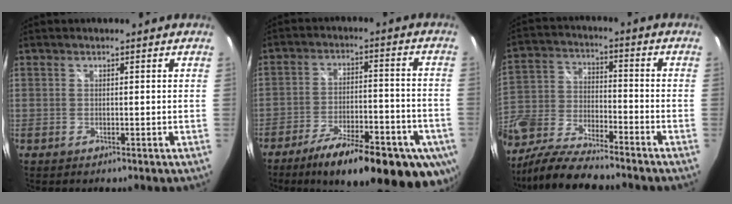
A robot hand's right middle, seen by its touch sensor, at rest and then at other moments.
{"total": 23.6, "force": [-14.9, 7.3, 16.7], "torque": [-0.261, -0.040, -0.204]}
{"total": 17.3, "force": [-12.6, 6.6, 9.9], "torque": [-0.221, -0.030, -0.235]}